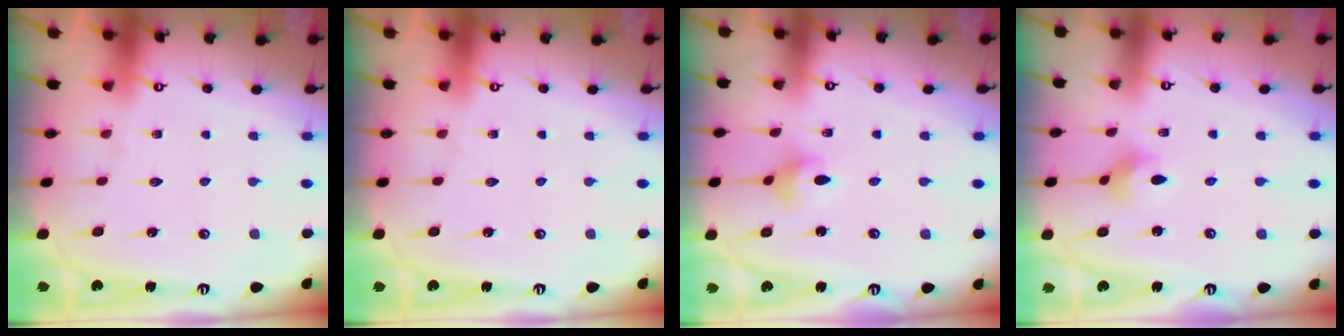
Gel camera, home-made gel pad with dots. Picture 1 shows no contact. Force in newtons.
{"total": 0.0}
{"total": 3.7, "press": 3.7, "slide": 0.5}
{"total": 2.8, "press": 2.8, "slide": 0.1}